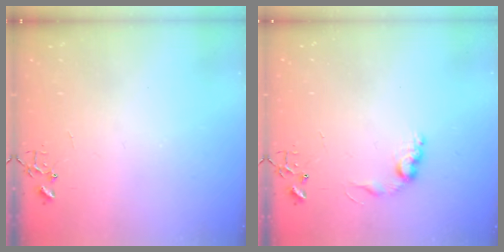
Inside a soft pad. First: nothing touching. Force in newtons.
{"total": 8.6, "press": 8.6, "slide": 0.4}